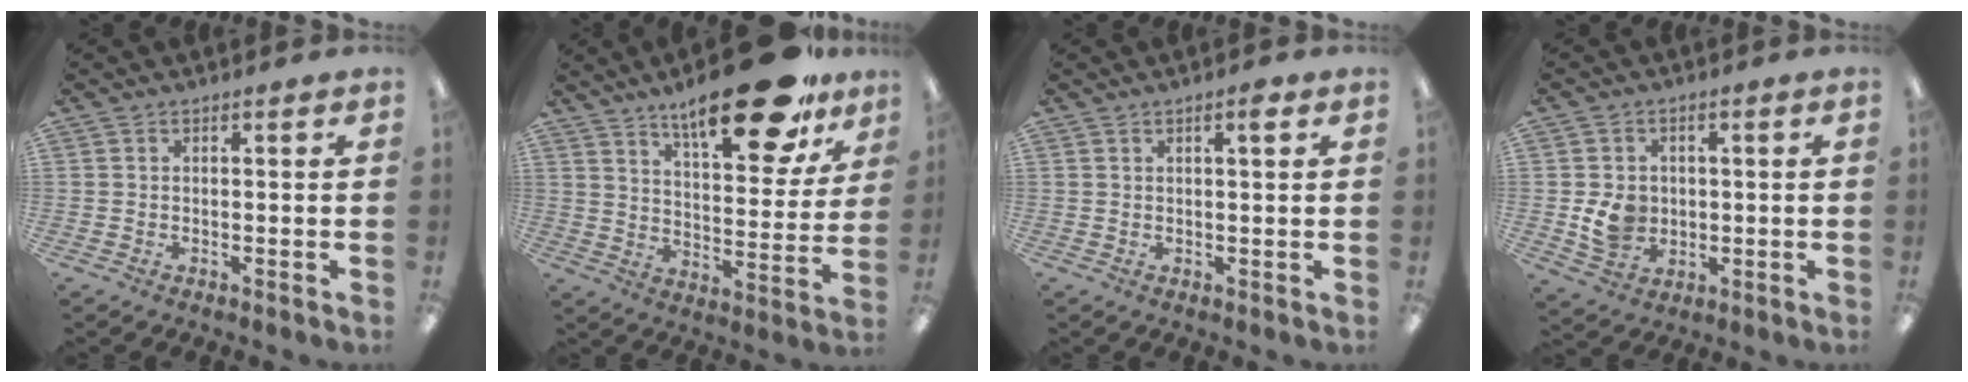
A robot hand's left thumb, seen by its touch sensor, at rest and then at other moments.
{"total": 21.8, "force": [15.6, 7.2, 13.5], "torque": [-0.194, -0.094, 0.253]}
{"total": 2.5, "force": [1.4, 0.4, 2.1], "torque": [-0.028, -0.003, 0.018]}
{"total": 7.1, "force": [-0.3, 6.1, 3.5], "torque": [-0.058, 0.004, -0.004]}